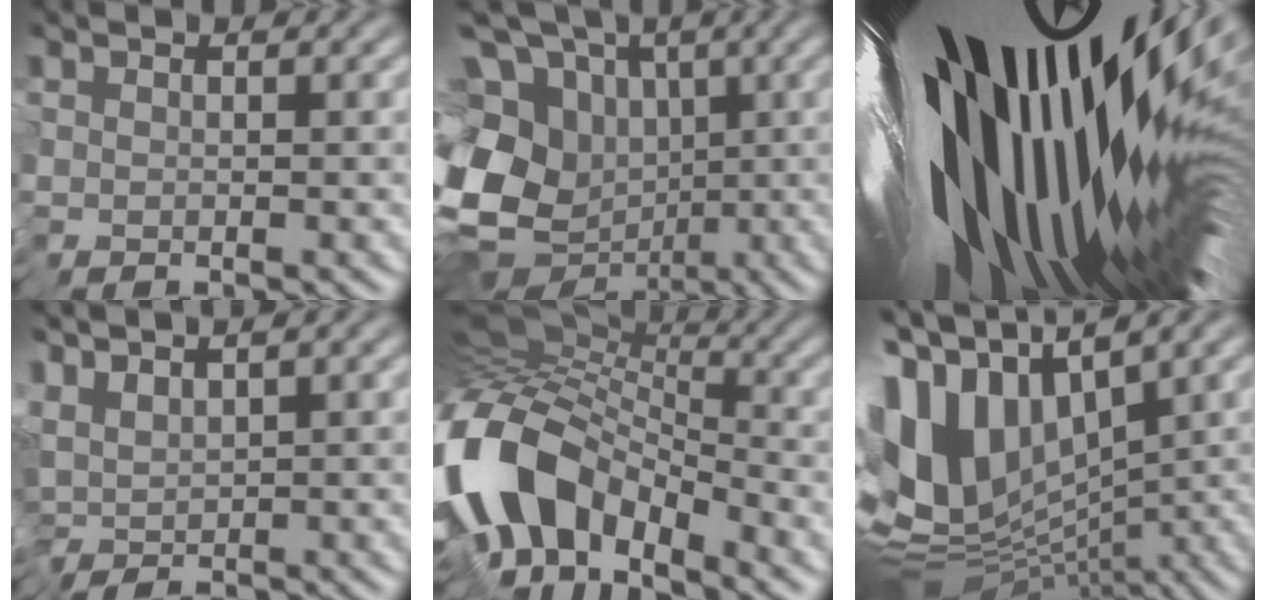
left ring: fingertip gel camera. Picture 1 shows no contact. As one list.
[{"total": 16.3, "force": [-2.9, 13.2, 9.1], "torque": [-0.202, 0.007, -0.067]}, {"total": 19.2, "force": [1.6, 5.9, 18.2], "torque": [-0.258, -0.045, 0.021]}, {"total": 2.0, "force": [0.6, 0.0, 2.0], "torque": [-0.038, 0.008, 0.001]}, {"total": 12.2, "force": [-5.5, 6.8, 8.5], "torque": [-0.172, 0.000, -0.112]}, {"total": 12.9, "force": [0.4, 7.7, 10.4], "torque": [-0.229, 0.002, 0.018]}]